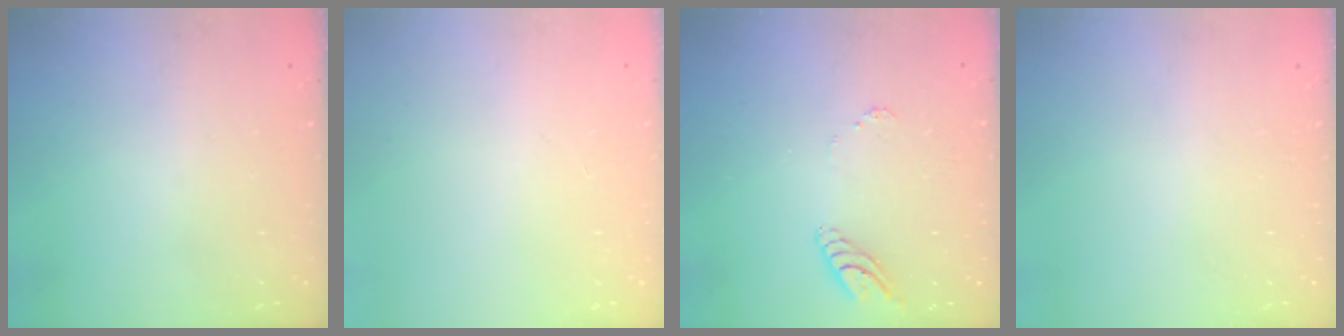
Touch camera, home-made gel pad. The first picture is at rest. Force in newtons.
{"total": 0.0}
{"total": 6.2, "press": 6.1, "slide": 0.5}
{"total": 0.0}